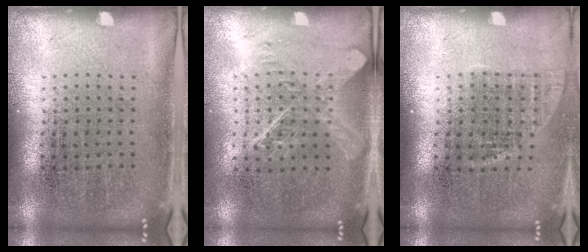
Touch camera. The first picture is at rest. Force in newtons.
{"total": 1.5, "press": 1.3, "slide": 0.7}
{"total": 1.0, "press": 0.9, "slide": 0.4}